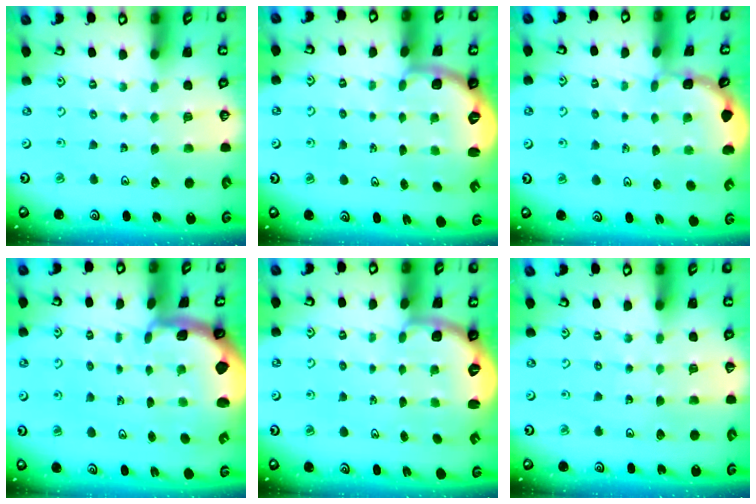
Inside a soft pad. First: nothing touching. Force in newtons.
{"total": 2.7, "press": 1.7, "slide": 2.1}
{"total": 1.6, "press": 1.6, "slide": 0.2}
{"total": 1.7, "press": 1.7, "slide": 0.4}
{"total": 2.7, "press": 1.7, "slide": 2.1}
{"total": 2.6, "press": 2.6, "slide": 0.2}